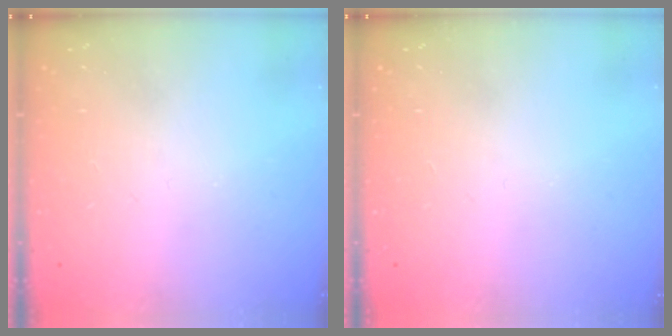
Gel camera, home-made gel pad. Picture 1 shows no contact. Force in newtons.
{"total": 0.0}